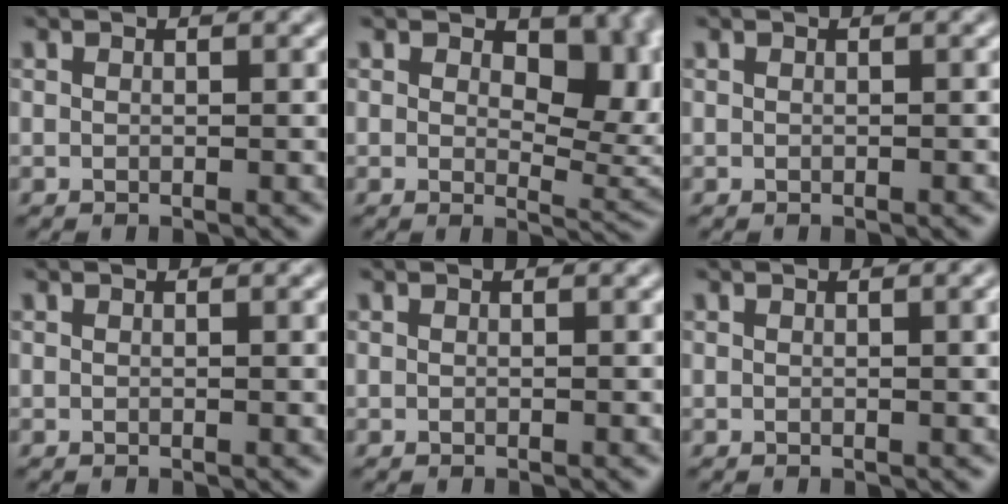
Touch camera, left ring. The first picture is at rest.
{"total": 8.2, "force": [2.0, 4.6, 6.4], "torque": [-0.084, -0.010, 0.031]}
{"total": 0.0}
{"total": 0.6, "force": [0.1, 0.1, 0.6], "torque": [-0.007, 0.000, 0.001]}
{"total": 0.0}
{"total": 1.9, "force": [0.3, 0.5, 1.8], "torque": [-0.019, 0.002, 0.003]}